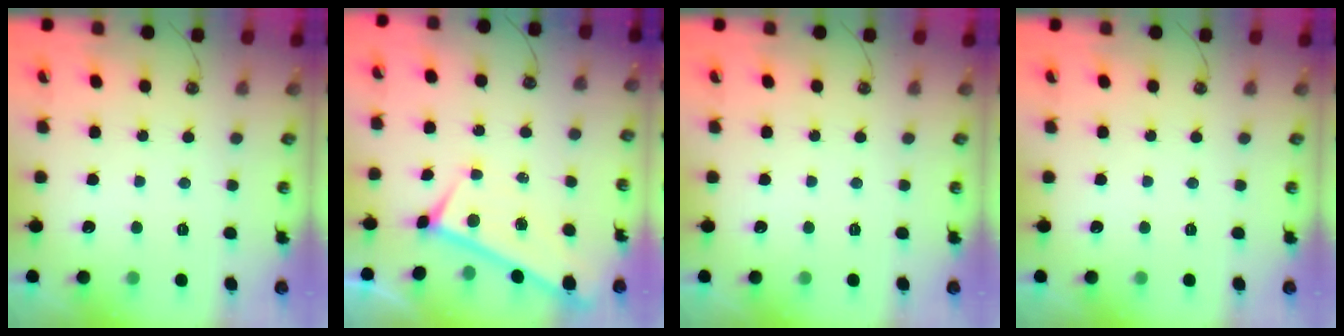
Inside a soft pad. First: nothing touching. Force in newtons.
{"total": 0.0}
{"total": 0.0}
{"total": 0.0}